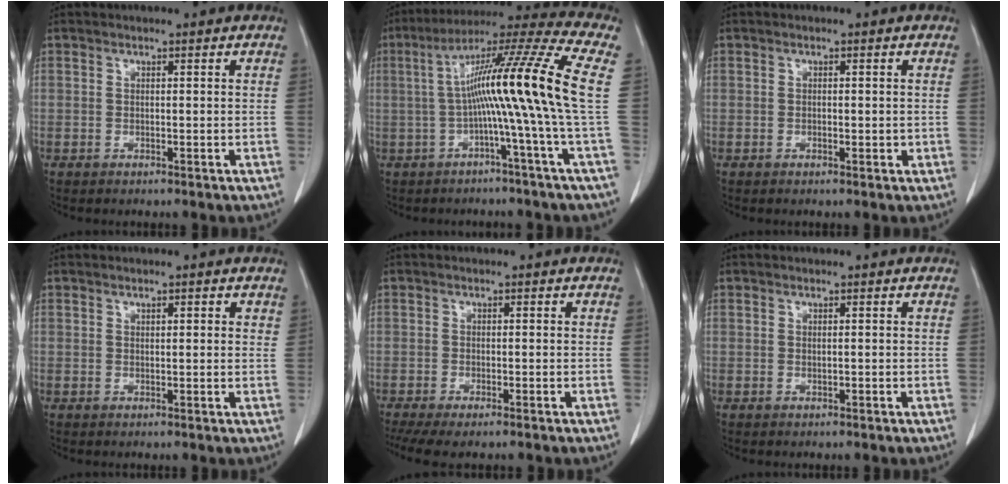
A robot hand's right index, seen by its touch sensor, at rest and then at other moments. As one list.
[{"total": 15.8, "force": [-0.2, -2.9, 15.5], "torque": [-0.242, 0.027, -0.015]}, {"total": 1.2, "force": [-0.3, 0.5, 1.0], "torque": [-0.017, 0.000, -0.003]}, {"total": 1.7, "force": [1.0, 0.6, 1.3], "torque": [-0.017, 0.000, 0.010]}, {"total": 6.0, "force": [-4.6, 1.1, 3.7], "torque": [-0.063, -0.008, -0.076]}, {"total": 0.0}]